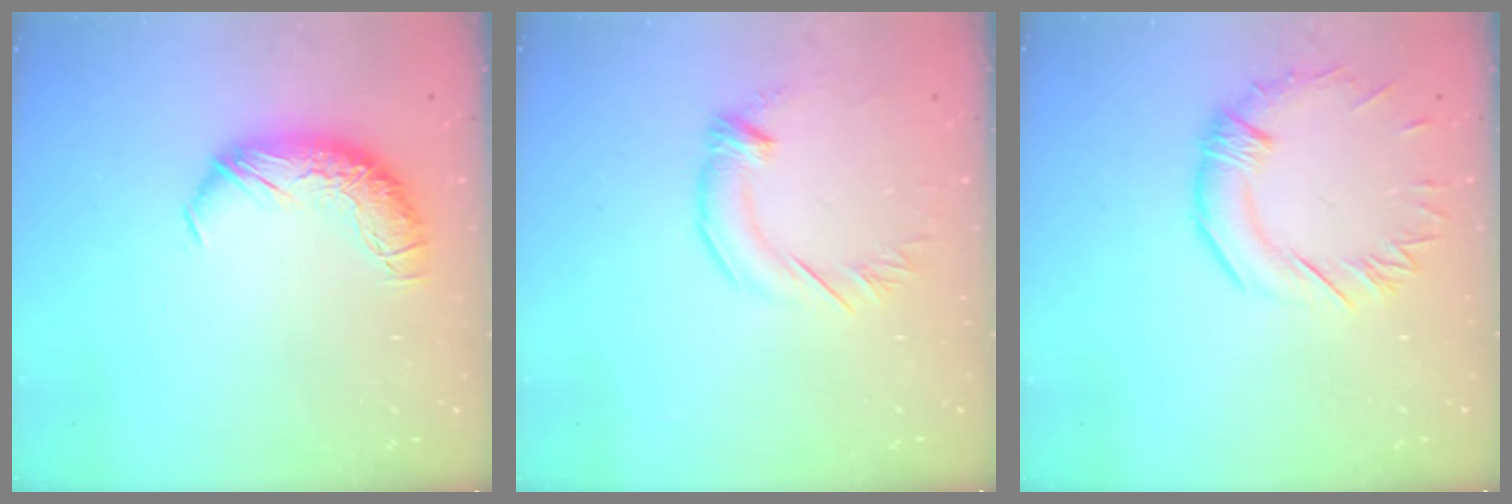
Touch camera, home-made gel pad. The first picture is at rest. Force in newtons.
{"total": 2.1, "press": 2.0, "slide": 0.5}
{"total": 1.0, "press": 0.6, "slide": 0.8}